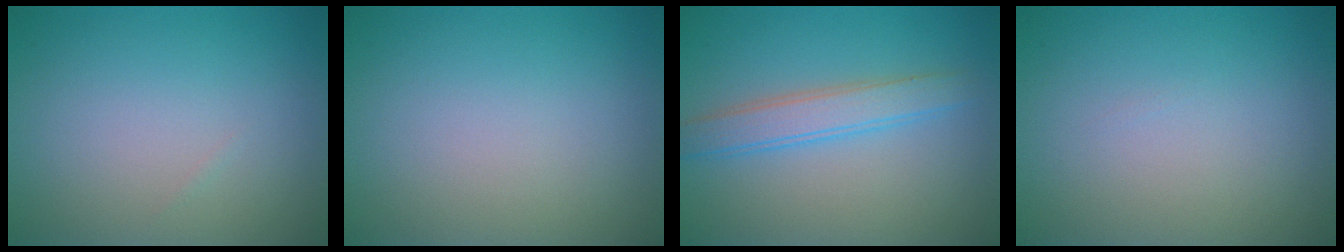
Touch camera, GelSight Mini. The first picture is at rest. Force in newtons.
{"total": 0.0}
{"total": 3.1, "press": 3.1, "slide": 0.0}
{"total": 0.0}